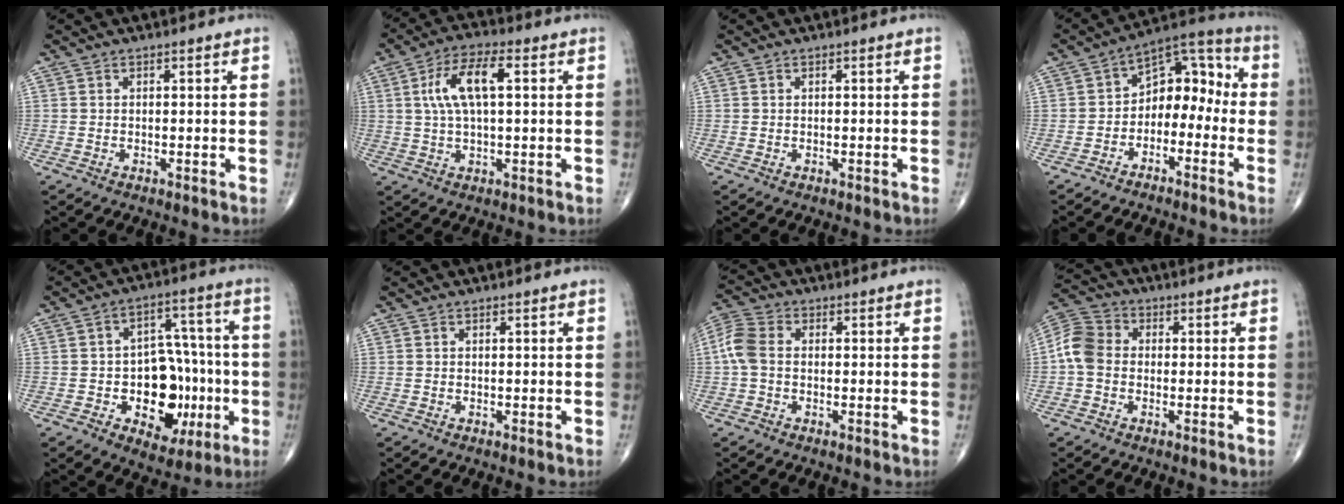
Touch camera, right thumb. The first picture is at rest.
{"total": 9.7, "force": [2.1, 3.7, 8.7], "torque": [-0.169, 0.023, 0.036]}
{"total": 0.0}
{"total": 10.6, "force": [-2.8, 7.3, 7.1], "torque": [-0.062, 0.068, -0.060]}
{"total": 16.2, "force": [-3.8, 10.8, 11.4], "torque": [-0.103, 0.039, -0.045]}
{"total": 0.0}
{"total": 6.2, "force": [-0.2, 4.2, 4.5], "torque": [-0.105, 0.016, -0.015]}
{"total": 7.1, "force": [-0.7, 5.7, 4.2], "torque": [-0.074, 0.022, -0.029]}